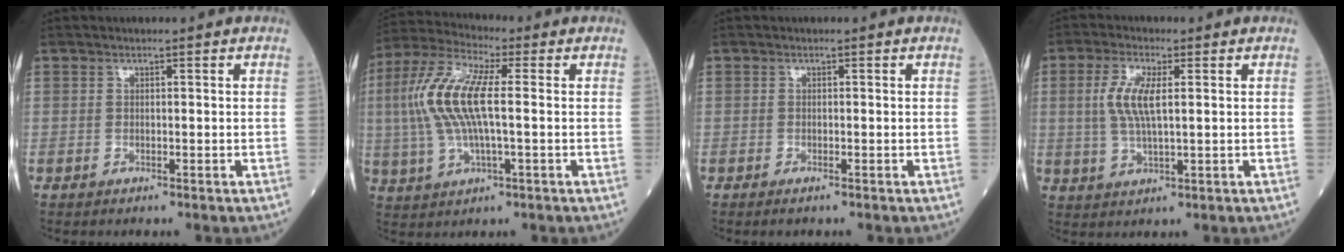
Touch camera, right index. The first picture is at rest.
{"total": 11.9, "force": [0.7, 2.7, 11.5], "torque": [-0.261, 0.016, 0.010]}
{"total": 0.8, "force": [-0.5, 0.0, 0.5], "torque": [-0.011, -0.003, -0.010]}
{"total": 6.1, "force": [1.1, 1.5, 5.8], "torque": [-0.133, 0.003, 0.024]}